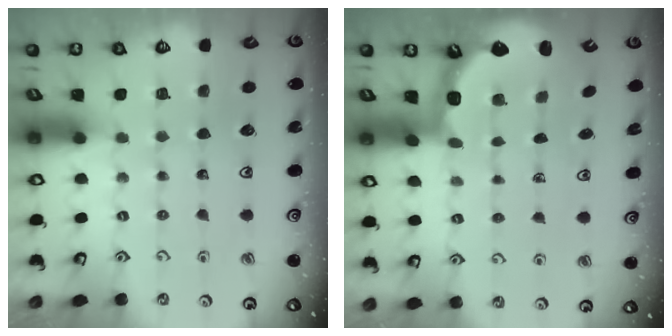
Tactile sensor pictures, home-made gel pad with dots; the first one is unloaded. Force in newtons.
{"total": 2.6, "press": 2.2, "slide": 1.4}